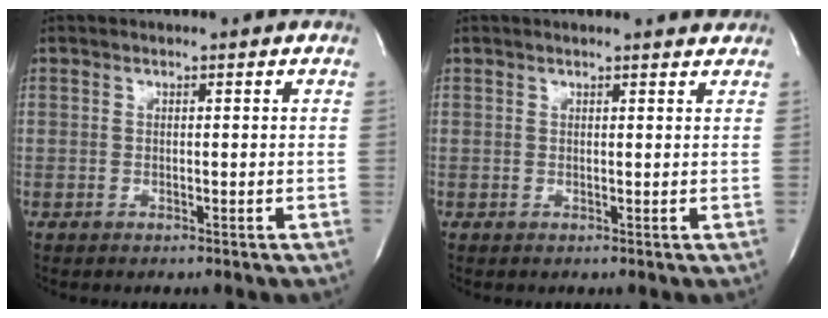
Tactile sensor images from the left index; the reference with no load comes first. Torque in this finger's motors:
{"motor_torque": [0.22, -0.17, -0.03, 0.01]}